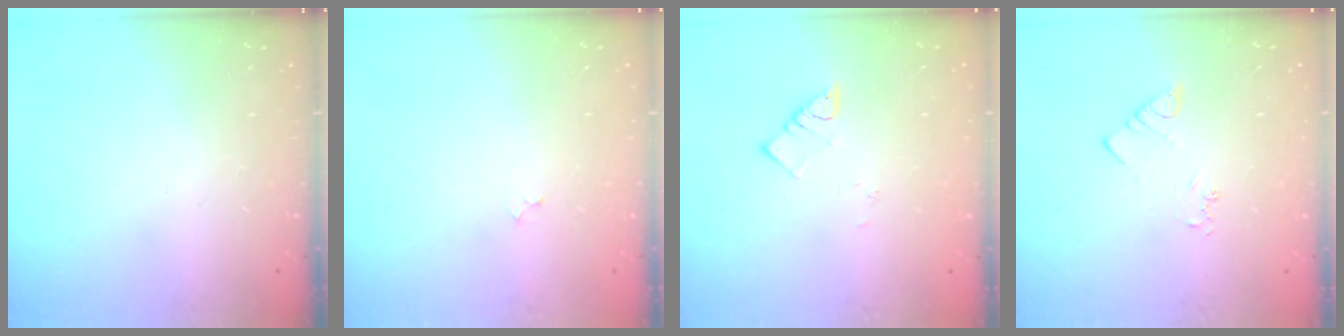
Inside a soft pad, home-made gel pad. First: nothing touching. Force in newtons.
{"total": 2.3, "press": 2.3, "slide": 0.2}
{"total": 3.6, "press": 3.6, "slide": 0.3}
{"total": 2.3, "press": 2.3, "slide": 0.3}